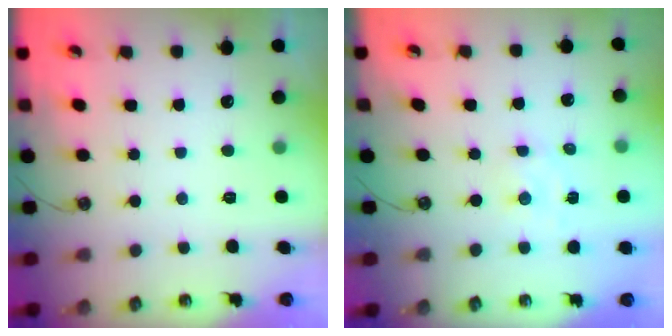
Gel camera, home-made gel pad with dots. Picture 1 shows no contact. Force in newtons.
{"total": 1.9, "press": 1.9, "slide": 0.3}